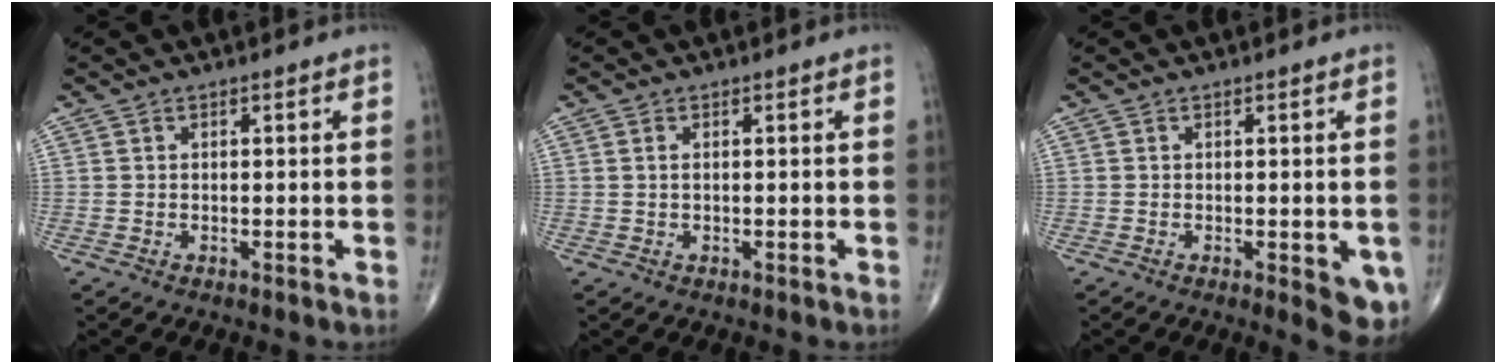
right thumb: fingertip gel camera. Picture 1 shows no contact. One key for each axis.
{"total": 0.8, "fx": 0.2, "fy": 0.3, "fz": 0.6, "tx": -0.016, "ty": 0.004, "tz": 0.006}
{"total": 6.0, "fx": -1.7, "fy": 2.1, "fz": 5.3, "tx": -0.047, "ty": -0.010, "tz": -0.018}